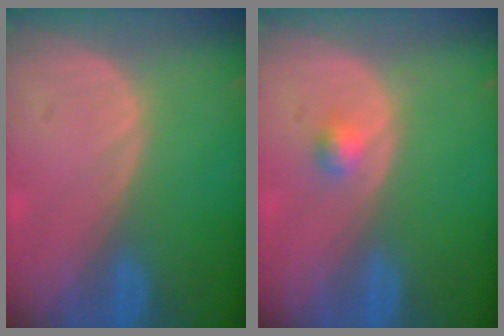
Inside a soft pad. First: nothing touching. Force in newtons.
{"total": 1.8, "press": 1.6, "slide": 0.9}